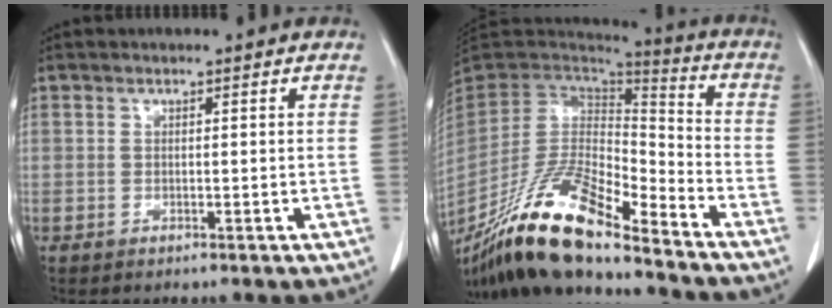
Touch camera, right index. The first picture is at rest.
{"total": 20.1, "force": [-15.4, 3.2, 12.4], "torque": [-0.257, -0.018, -0.291]}